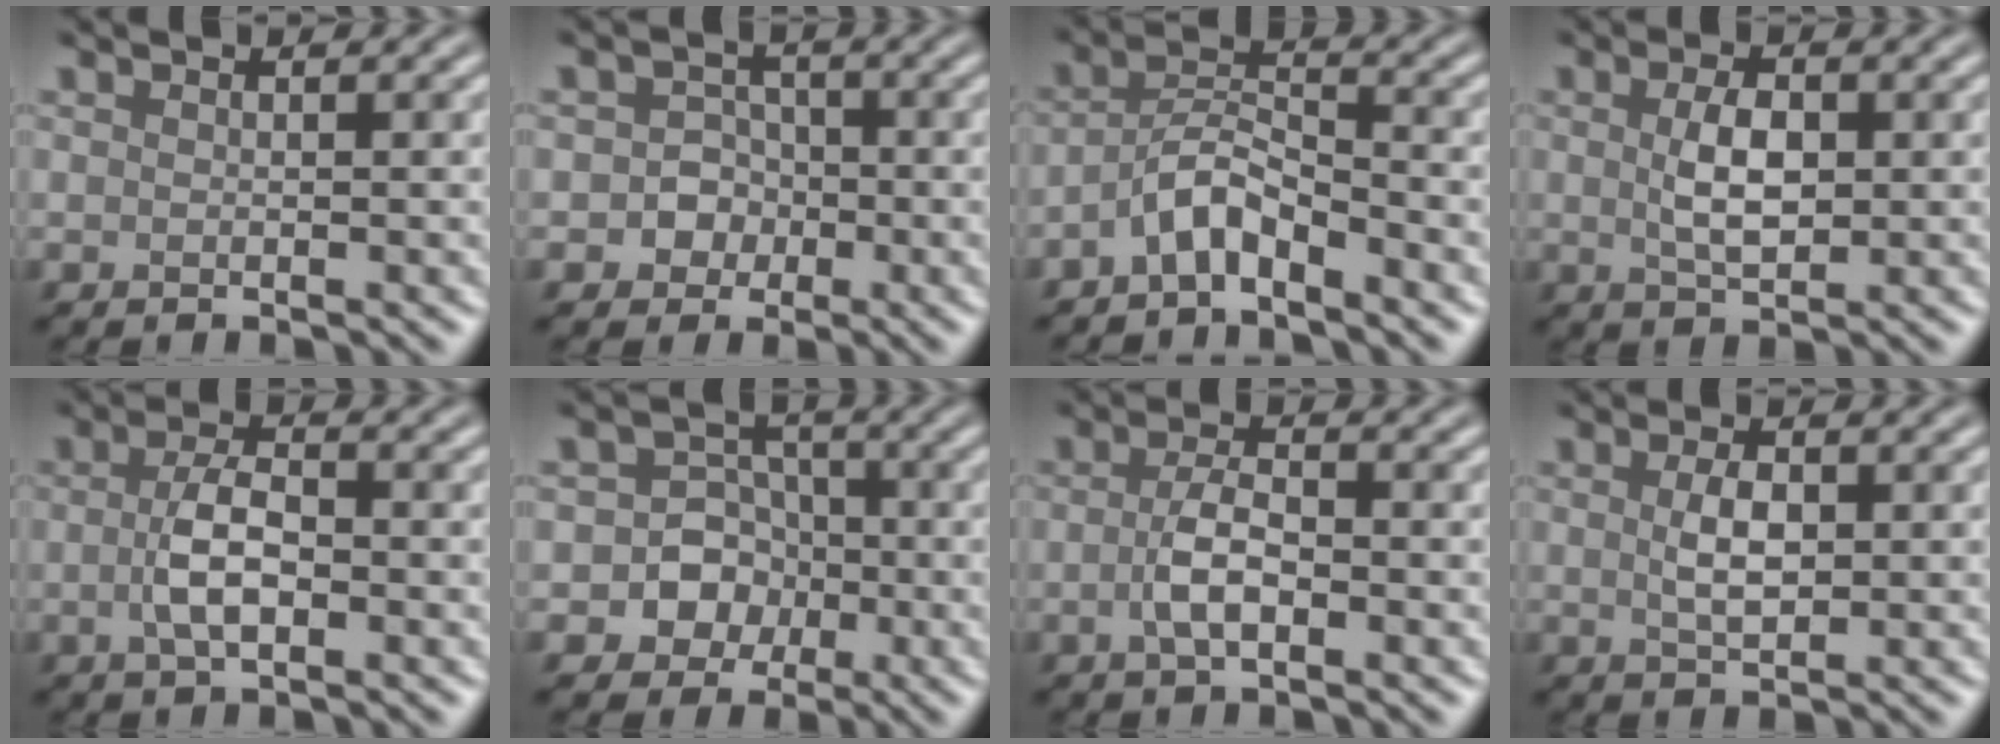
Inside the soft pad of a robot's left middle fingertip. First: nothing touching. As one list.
[{"total": 2.6, "force": [-0.6, 2.4, 0.7], "torque": [0.013, 0.001, -0.022]}, {"total": 3.3, "force": [-2.3, 1.1, 2.2], "torque": [-0.039, 0.014, -0.051]}, {"total": 3.5, "force": [0.3, 1.8, 2.9], "torque": [-0.065, 0.000, 0.008]}, {"total": 3.5, "force": [-0.6, 1.5, 3.1], "torque": [-0.061, 0.003, -0.015]}, {"total": 5.0, "force": [-1.4, 4.6, 1.4], "torque": [0.010, 0.015, -0.040]}, {"total": 2.9, "force": [-0.8, 1.2, 2.5], "torque": [-0.052, 0.002, -0.020]}, {"total": 2.7, "force": [0.3, 1.4, 2.3], "torque": [-0.052, 0.000, 0.006]}]